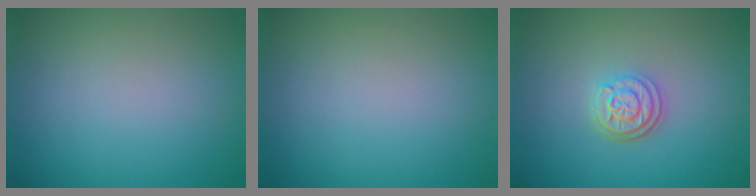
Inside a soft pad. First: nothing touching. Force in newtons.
{"total": 0.0}
{"total": 3.0, "press": 2.4, "slide": 1.8}